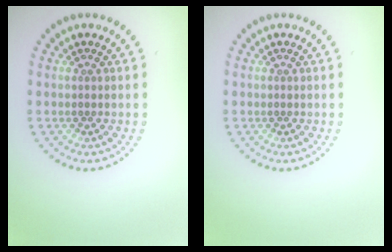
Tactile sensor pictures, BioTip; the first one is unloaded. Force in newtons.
{"total": 0.0}